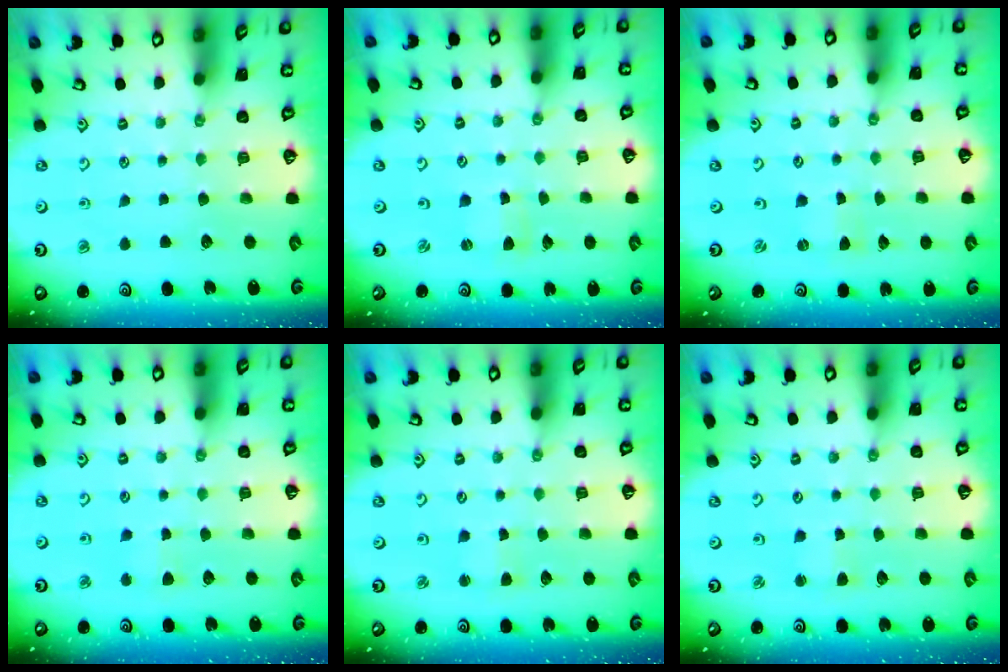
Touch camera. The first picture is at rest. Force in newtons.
{"total": 0.6, "press": 0.6, "slide": 0.1}
{"total": 0.0}
{"total": 2.8, "press": 2.7, "slide": 0.4}
{"total": 2.5, "press": 2.5, "slide": 0.4}
{"total": 2.5, "press": 2.5, "slide": 0.4}